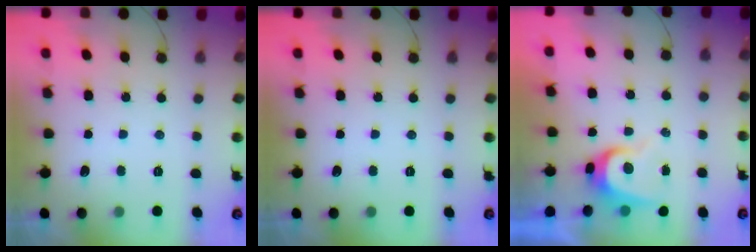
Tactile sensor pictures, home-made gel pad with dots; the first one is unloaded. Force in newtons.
{"total": 0.0}
{"total": 6.1, "press": 6.1, "slide": 0.5}